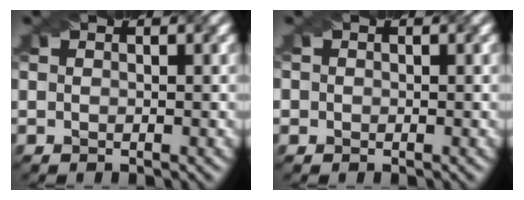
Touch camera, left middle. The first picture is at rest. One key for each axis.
{"total": 1.5, "fx": 0.5, "fy": 1.3, "fz": 0.6, "tx": 0.003, "ty": 0.018, "tz": -0.003}